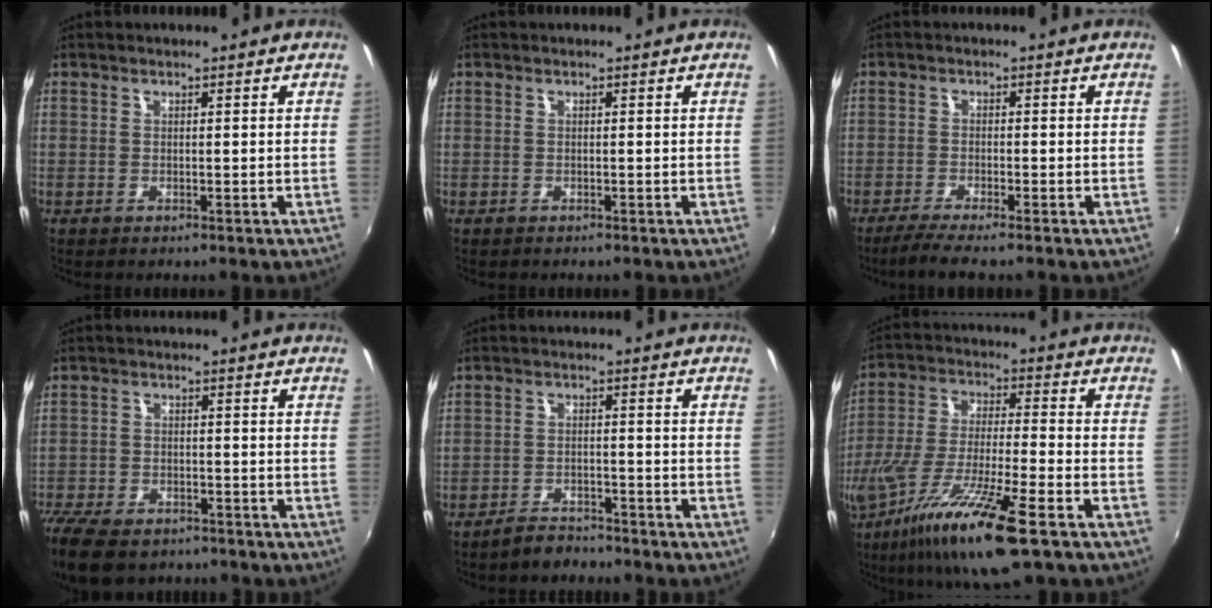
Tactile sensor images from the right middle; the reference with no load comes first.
{"total": 0.6, "force": [-0.5, 0.4, -0.1], "torque": [0.000, 0.000, -0.007]}
{"total": 4.3, "force": [-3.6, -0.3, 2.4], "torque": [-0.066, -0.013, -0.068]}
{"total": 13.0, "force": [-9.9, 6.0, 5.8], "torque": [-0.160, -0.030, -0.174]}
{"total": 4.4, "force": [-4.0, 1.5, 0.9], "torque": [-0.033, 0.006, -0.064]}
{"total": 18.6, "force": [-10.5, 2.3, 15.2], "torque": [-0.298, -0.054, -0.193]}